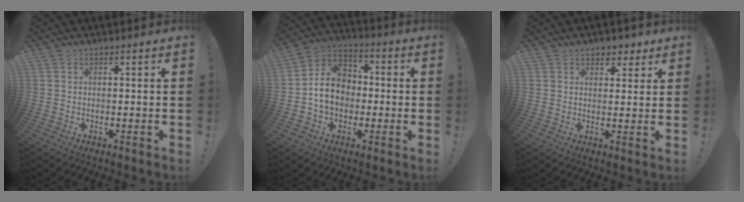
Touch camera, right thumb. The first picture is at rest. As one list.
[{"total": 12.6, "force": [-1.3, 10.6, 6.6], "torque": [-0.094, 0.018, -0.017]}, {"total": 4.3, "force": [2.9, 3.0, 1.0], "torque": [0.002, -0.015, 0.049]}]